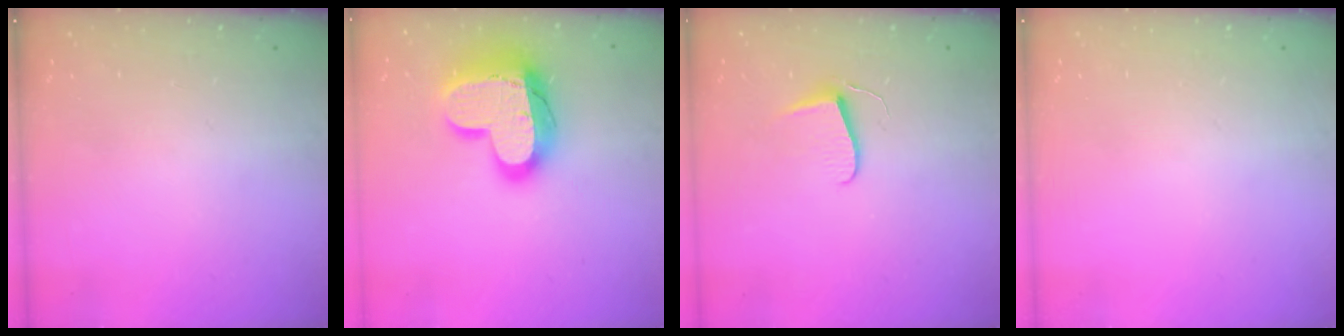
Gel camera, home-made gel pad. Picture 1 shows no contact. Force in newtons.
{"total": 19.7, "press": 19.7, "slide": 1.4}
{"total": 6.2, "press": 6.1, "slide": 0.6}
{"total": 0.0}